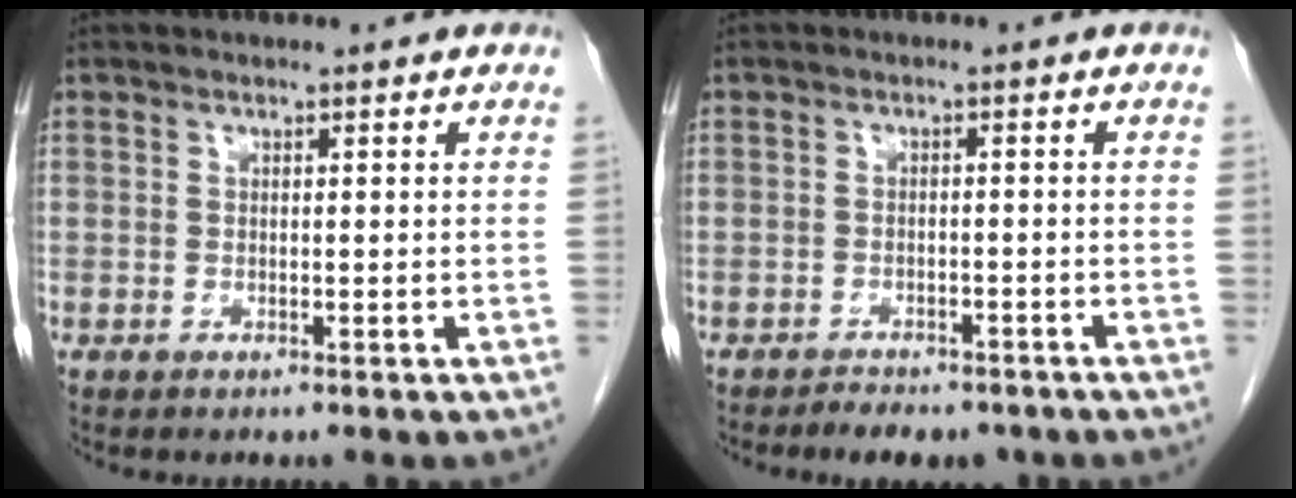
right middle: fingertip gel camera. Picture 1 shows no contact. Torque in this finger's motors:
{"motor_torque": [0.34, -0.26, 0.05, 0.04]}